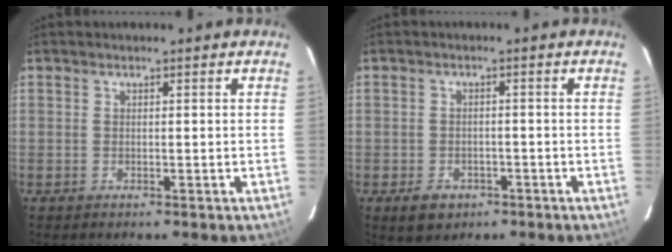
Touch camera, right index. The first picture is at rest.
{"total": 4.8, "force": [-2.7, 3.5, 2.0], "torque": [-0.047, 0.002, -0.034]}